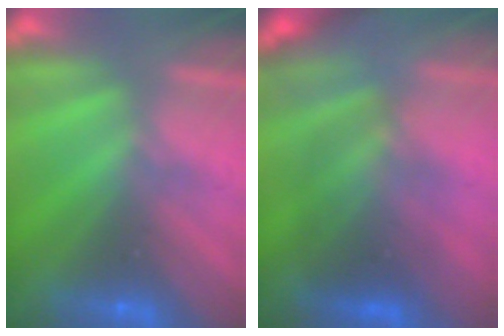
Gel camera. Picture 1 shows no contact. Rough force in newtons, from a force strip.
{"total": 2.6}